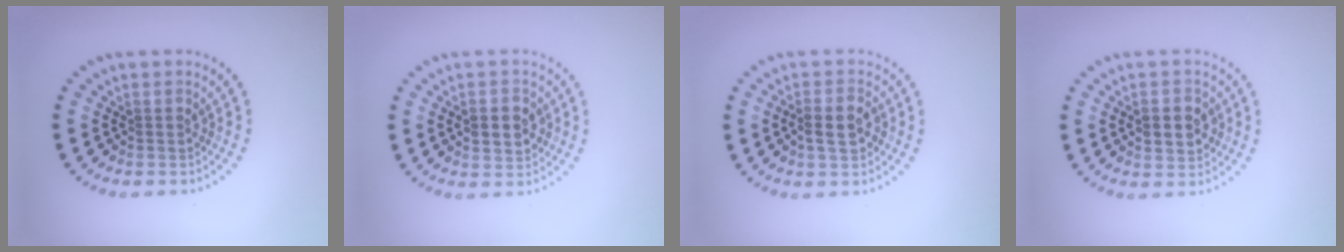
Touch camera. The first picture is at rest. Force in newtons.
{"total": 3.0, "press": 3.0, "slide": 0.1}
{"total": 2.8, "press": 2.7, "slide": 0.6}
{"total": 3.0, "press": 3.0, "slide": 0.1}